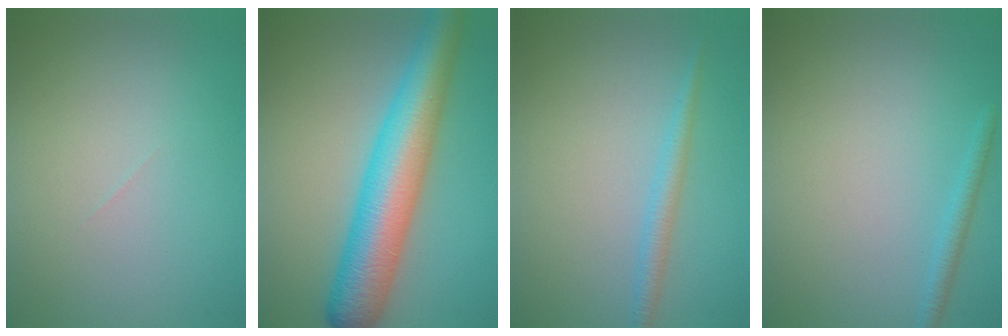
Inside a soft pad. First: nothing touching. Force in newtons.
{"total": 9.4, "press": 9.4, "slide": 0.2}
{"total": 1.9, "press": 1.9, "slide": 0.1}
{"total": 1.3, "press": 1.3, "slide": 0.0}